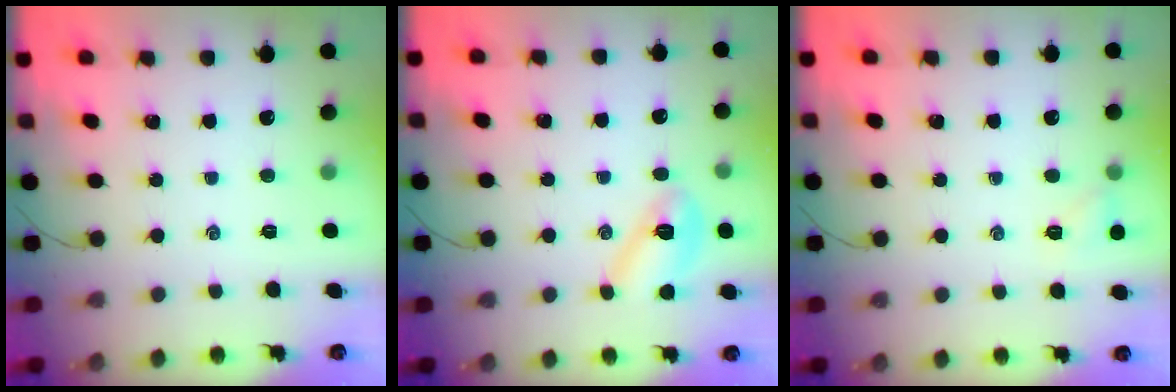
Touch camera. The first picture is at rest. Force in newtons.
{"total": 8.6, "press": 8.6, "slide": 0.5}
{"total": 5.6, "press": 5.6, "slide": 1.0}